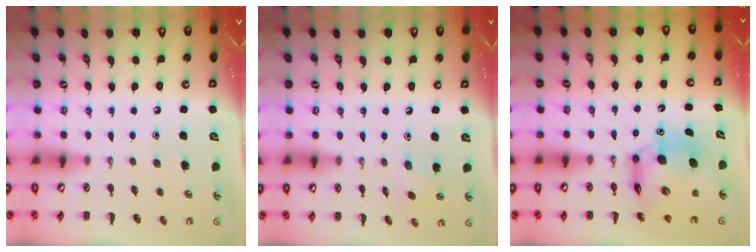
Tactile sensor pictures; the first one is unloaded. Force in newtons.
{"total": 2.9, "press": 2.8, "slide": 1.0}
{"total": 9.5, "press": 9.4, "slide": 1.5}